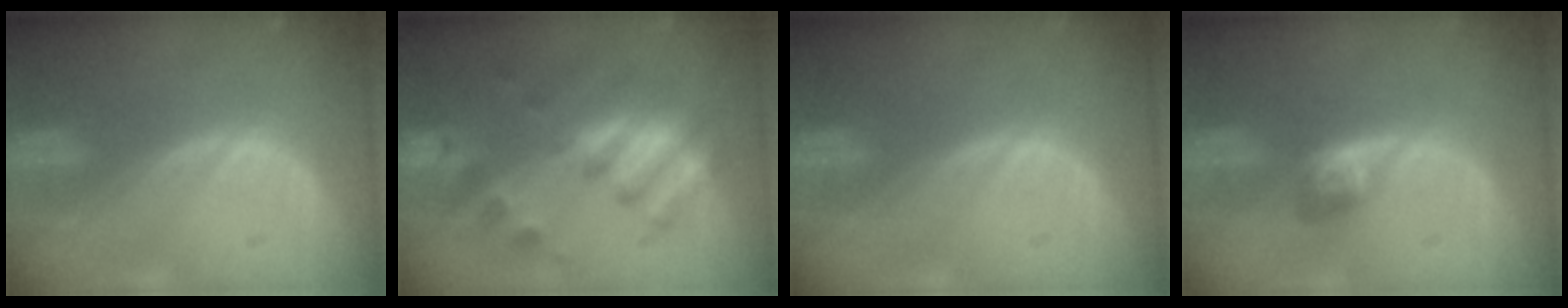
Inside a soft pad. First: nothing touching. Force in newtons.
{"total": 7.9, "press": 7.7, "slide": 1.8}
{"total": 0.0}
{"total": 2.8, "press": 2.6, "slide": 1.0}